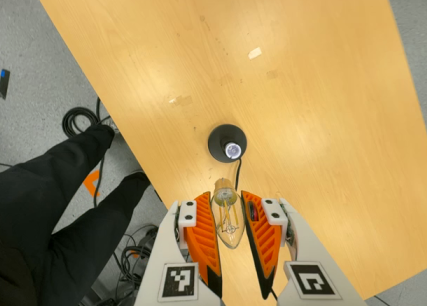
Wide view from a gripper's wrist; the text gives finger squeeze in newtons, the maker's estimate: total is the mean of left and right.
{"total": 14.5, "left": 15.8, "right": 13.2}